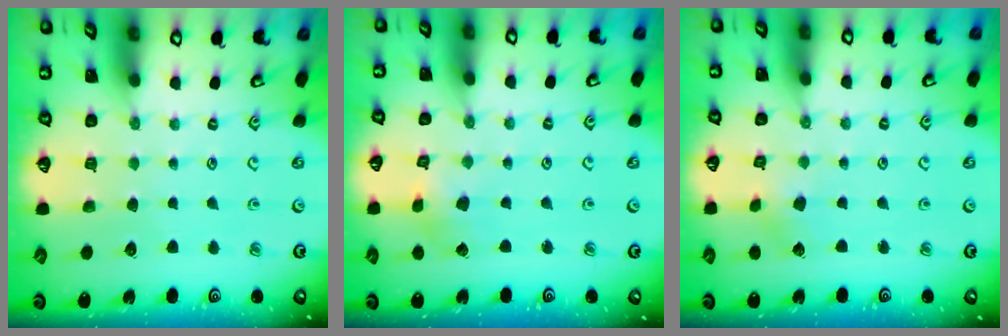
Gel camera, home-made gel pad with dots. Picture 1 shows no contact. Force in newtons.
{"total": 2.7, "press": 2.7, "slide": 0.3}
{"total": 2.5, "press": 2.4, "slide": 0.8}